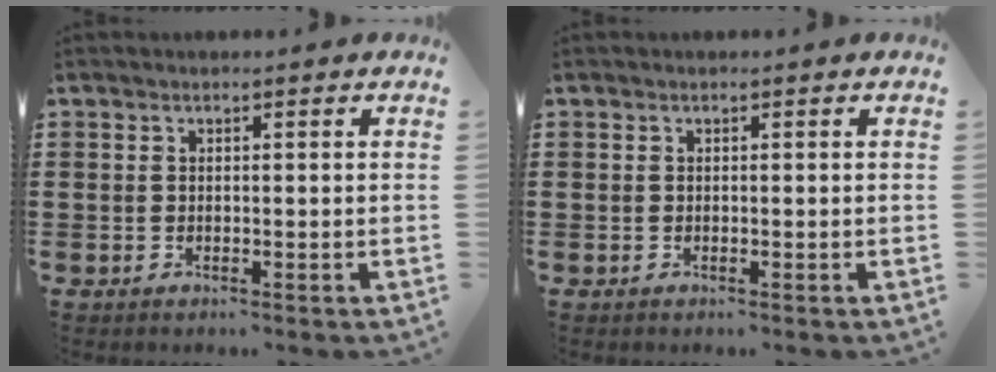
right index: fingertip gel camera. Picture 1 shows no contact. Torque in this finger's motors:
{"motor_torque": [0.56, 0.96, 0.01, 0.00]}